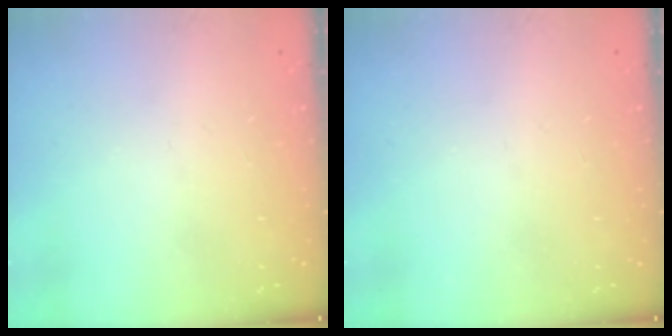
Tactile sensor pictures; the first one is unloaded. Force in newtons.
{"total": 0.0}